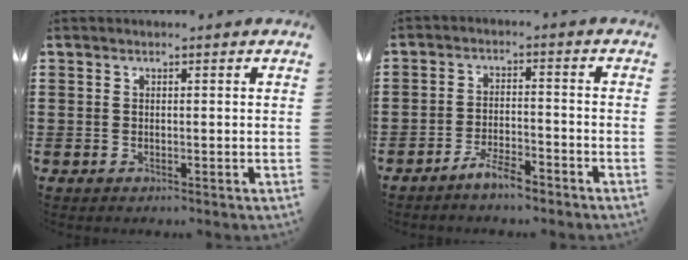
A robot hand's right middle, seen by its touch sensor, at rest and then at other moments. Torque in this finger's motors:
{"motor_torque": [2.14, 0.00, 0.07, 0.07]}